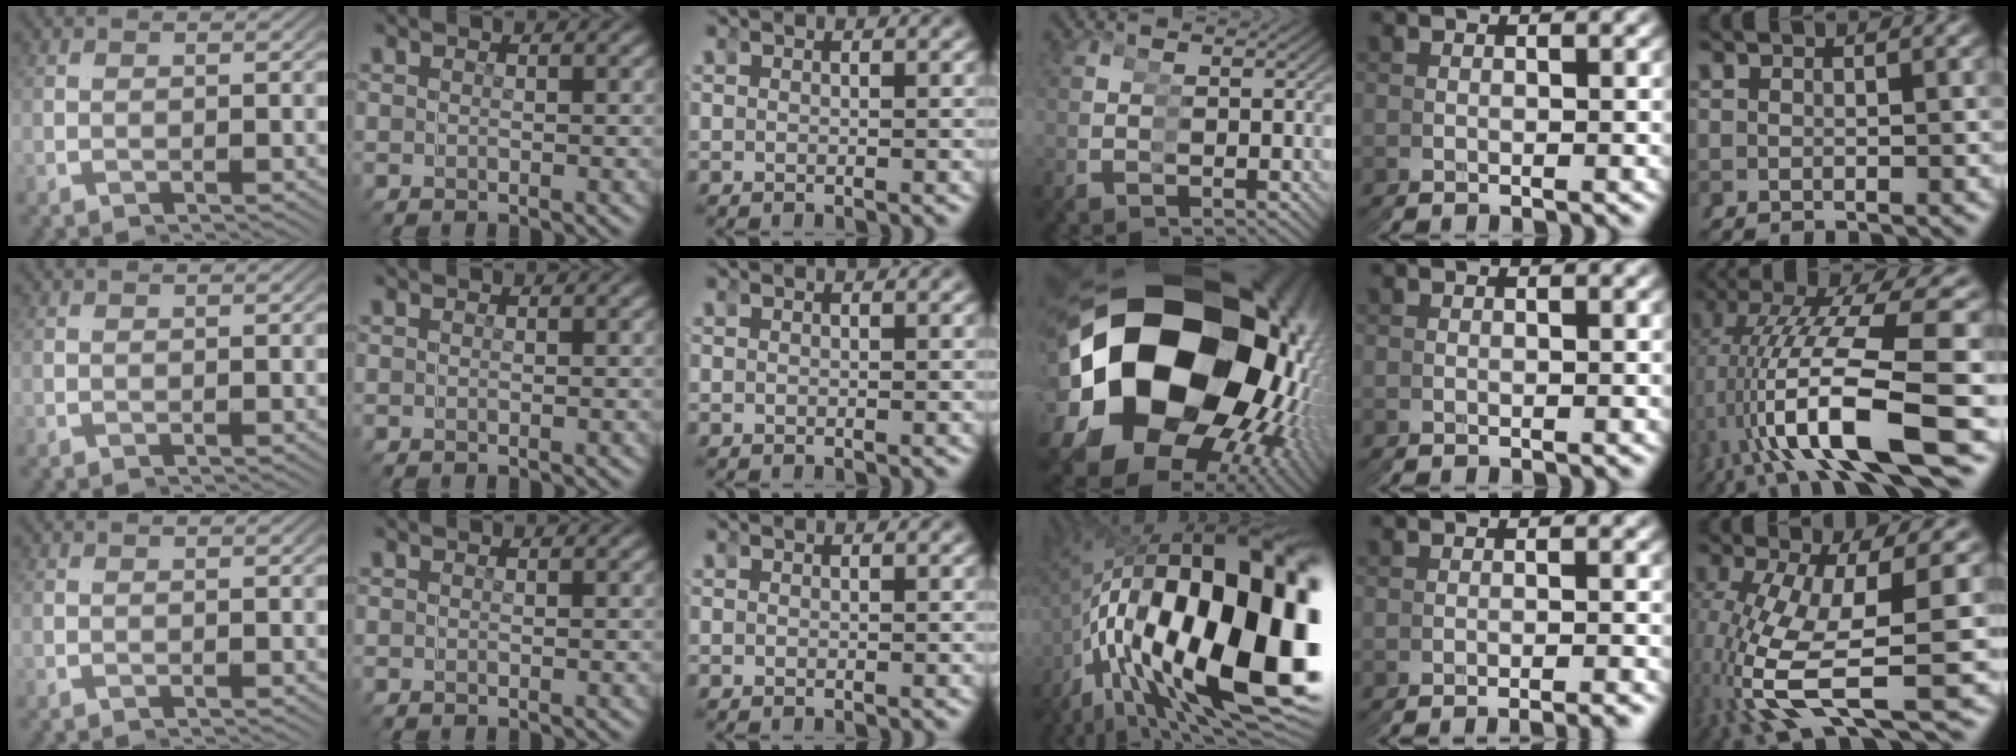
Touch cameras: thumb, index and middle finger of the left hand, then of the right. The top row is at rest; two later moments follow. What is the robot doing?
{"motion": "grasp_and_lifting", "object": "tape"}